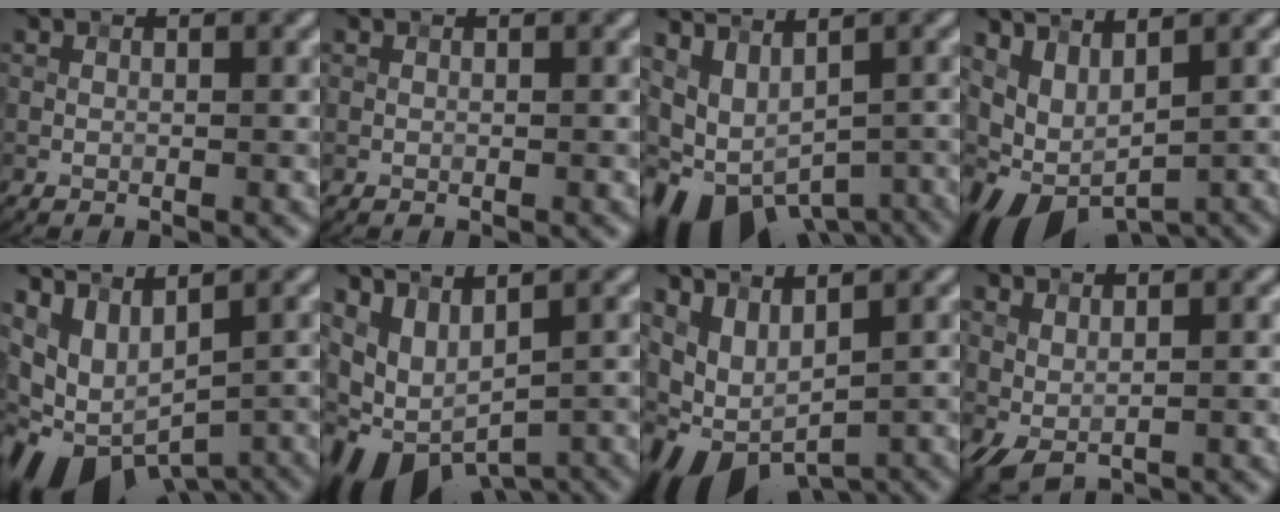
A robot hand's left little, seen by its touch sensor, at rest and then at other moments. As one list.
[{"total": 0.0}, {"total": 7.8, "force": [-3.6, 4.1, 5.6], "torque": [-0.090, -0.013, -0.041]}, {"total": 5.4, "force": [-0.7, 3.0, 4.4], "torque": [-0.092, -0.012, -0.005]}, {"total": 7.4, "force": [-1.9, 4.1, 5.9], "torque": [-0.095, -0.012, -0.017]}, {"total": 6.3, "force": [-1.9, 3.3, 5.0], "torque": [-0.088, -0.014, -0.022]}, {"total": 5.9, "force": [-1.1, 3.3, 4.7], "torque": [-0.091, -0.014, -0.011]}, {"total": 1.5, "force": [1.0, 0.6, 0.9], "torque": [-0.025, -0.002, 0.026]}]